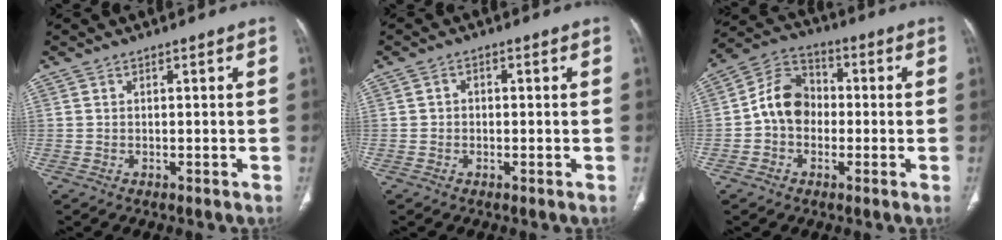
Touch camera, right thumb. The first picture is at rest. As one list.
[{"total": 1.4, "force": [-0.1, 1.2, 0.7], "torque": [-0.004, 0.007, -0.005]}, {"total": 9.8, "force": [-0.9, 7.8, 5.9], "torque": [-0.085, 0.034, -0.031]}]